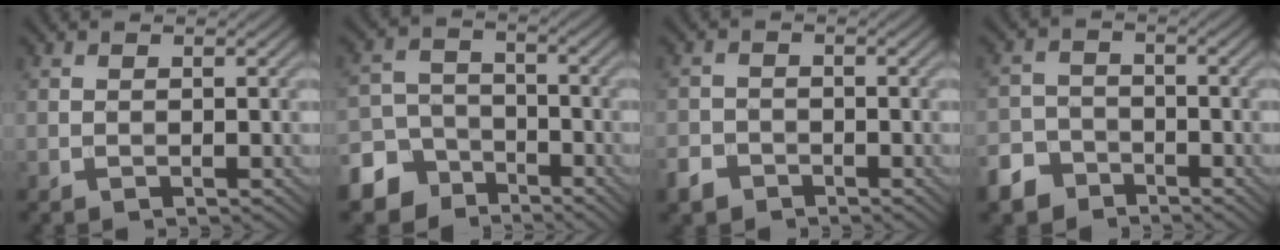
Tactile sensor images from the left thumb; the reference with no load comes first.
{"total": 8.1, "force": [-5.5, 5.5, 2.2], "torque": [-0.046, -0.013, -0.115]}
{"total": 2.9, "force": [-2.0, 1.9, 0.9], "torque": [-0.020, -0.006, -0.048]}
{"total": 5.2, "force": [-3.8, 3.2, 1.4], "torque": [-0.034, -0.002, -0.081]}